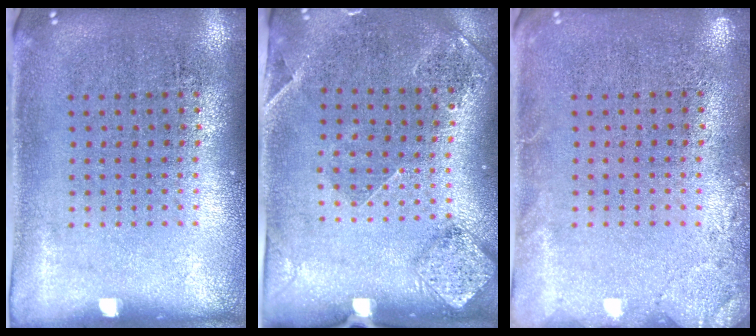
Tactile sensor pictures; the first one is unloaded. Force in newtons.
{"total": 1.5, "press": 1.4, "slide": 0.4}
{"total": 1.7, "press": 1.7, "slide": 0.3}